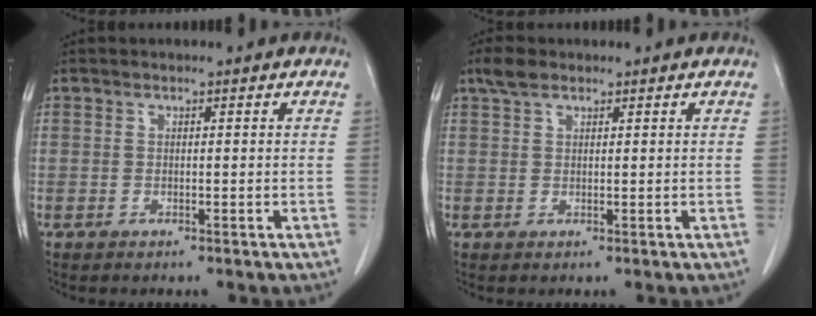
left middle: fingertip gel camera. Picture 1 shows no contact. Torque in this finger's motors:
{"motor_torque": [0.48, -0.42, -0.06, -0.02]}